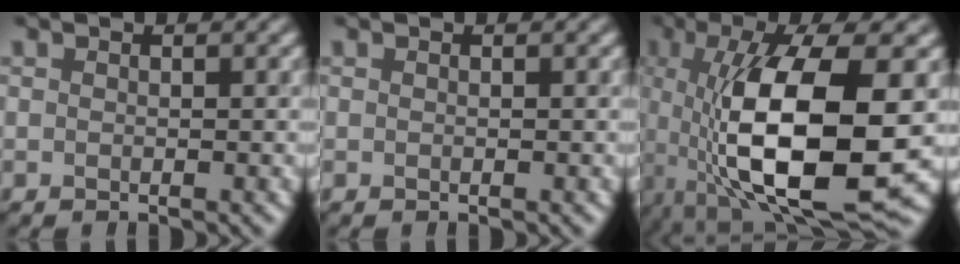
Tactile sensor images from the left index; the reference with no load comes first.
{"total": 0.0}
{"total": 13.4, "force": [-1.4, 4.2, 12.6], "torque": [-0.226, -0.012, -0.023]}